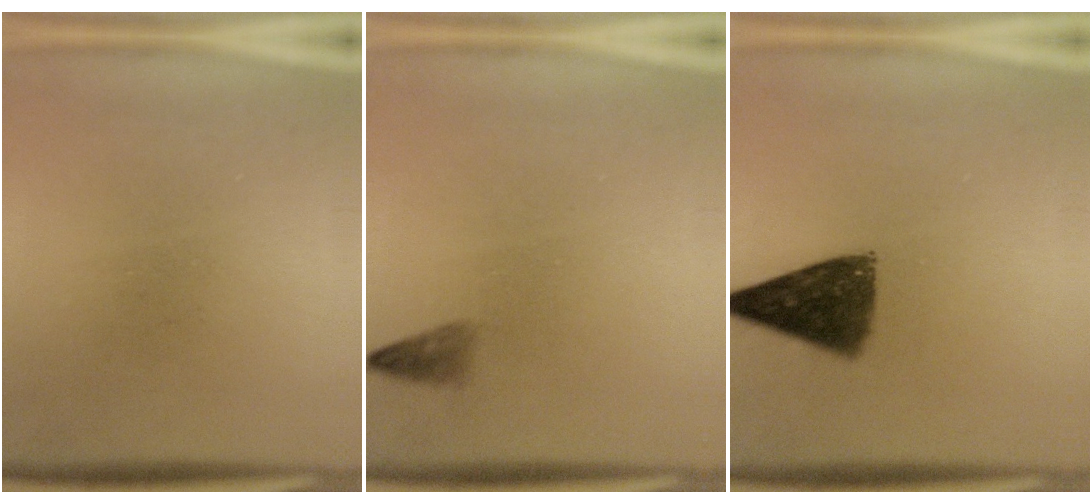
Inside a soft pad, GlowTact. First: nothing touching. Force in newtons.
{"total": 1.2}
{"total": 9.6}